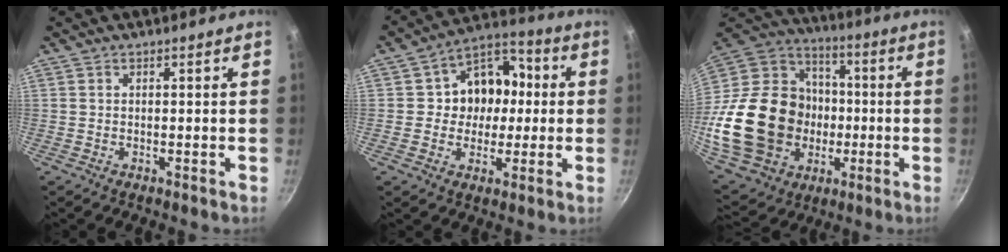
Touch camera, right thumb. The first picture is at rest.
{"total": 12.4, "force": [0.6, 10.5, 6.5], "torque": [-0.050, 0.024, -0.006]}
{"total": 31.2, "force": [-4.3, 24.6, 18.7], "torque": [-0.338, 0.032, -0.047]}